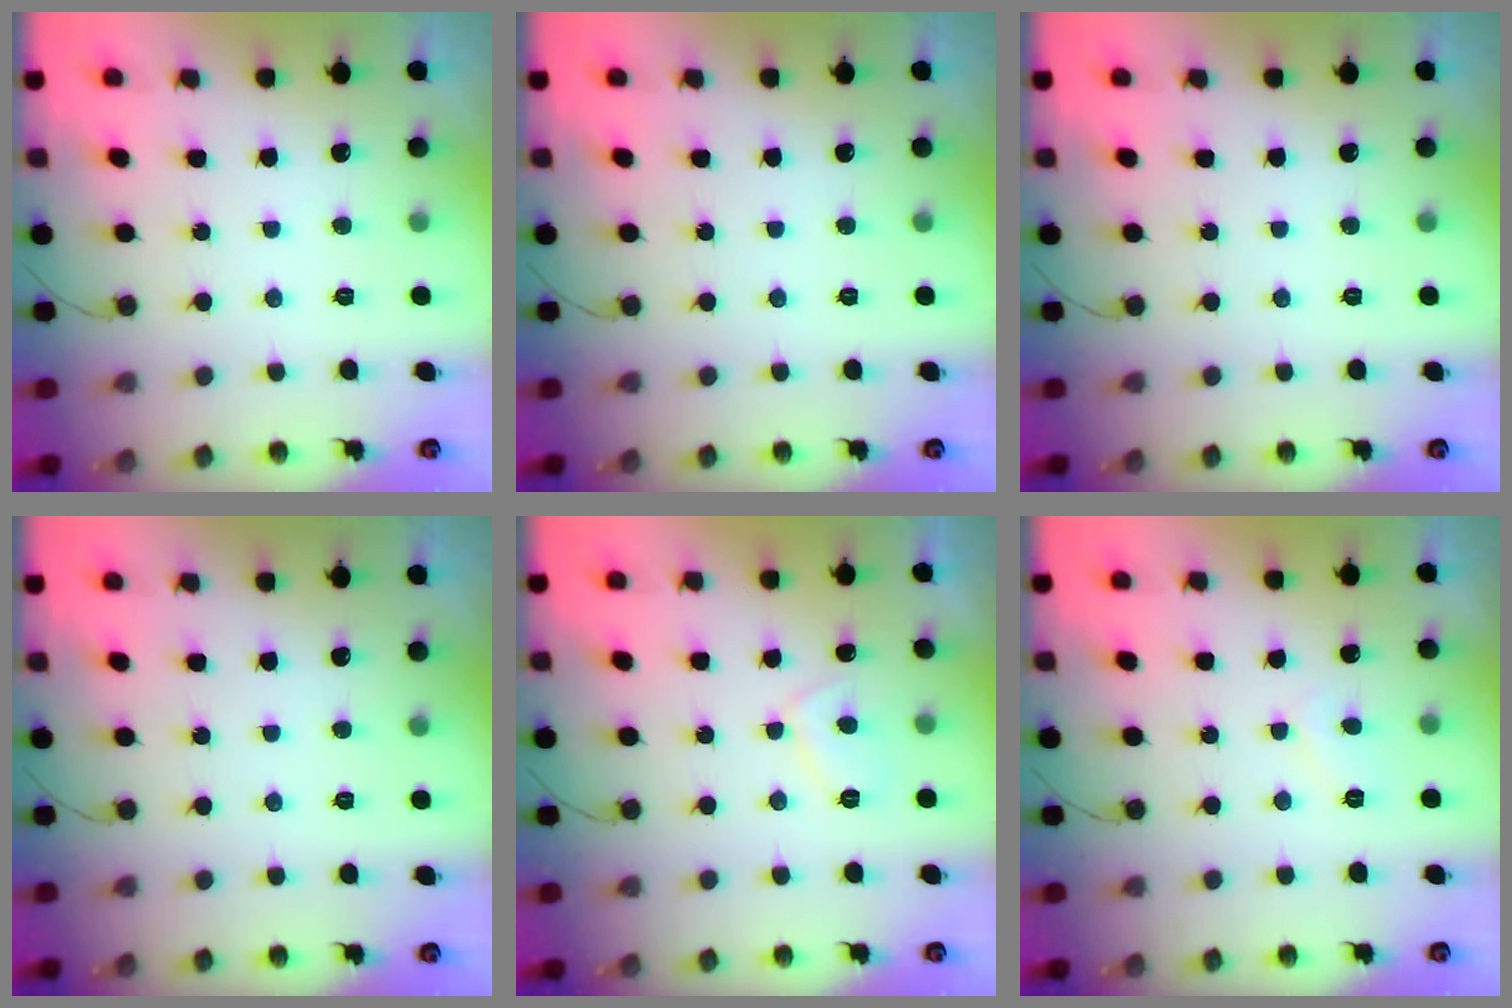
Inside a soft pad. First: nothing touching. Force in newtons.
{"total": 0.0}
{"total": 0.0}
{"total": 0.0}
{"total": 2.8, "press": 2.7, "slide": 0.9}
{"total": 3.8, "press": 3.7, "slide": 0.5}